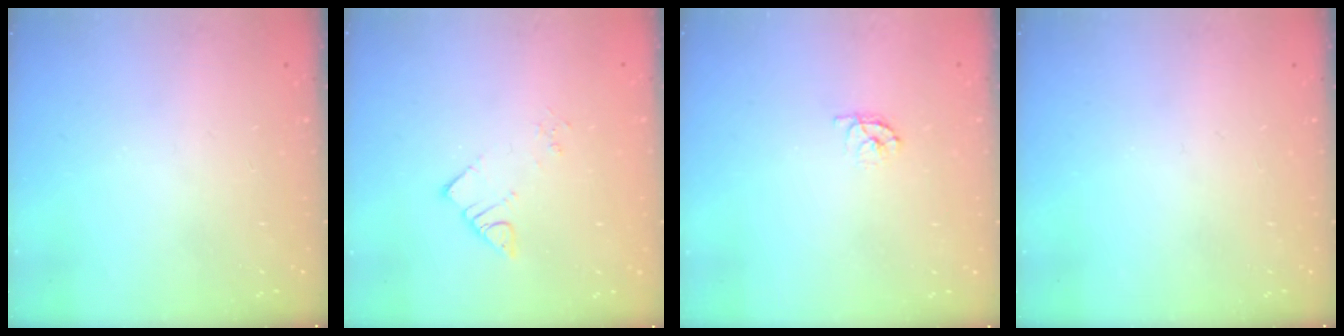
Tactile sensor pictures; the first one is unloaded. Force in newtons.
{"total": 2.8, "press": 2.8, "slide": 0.1}
{"total": 4.5, "press": 4.5, "slide": 0.3}
{"total": 0.0}